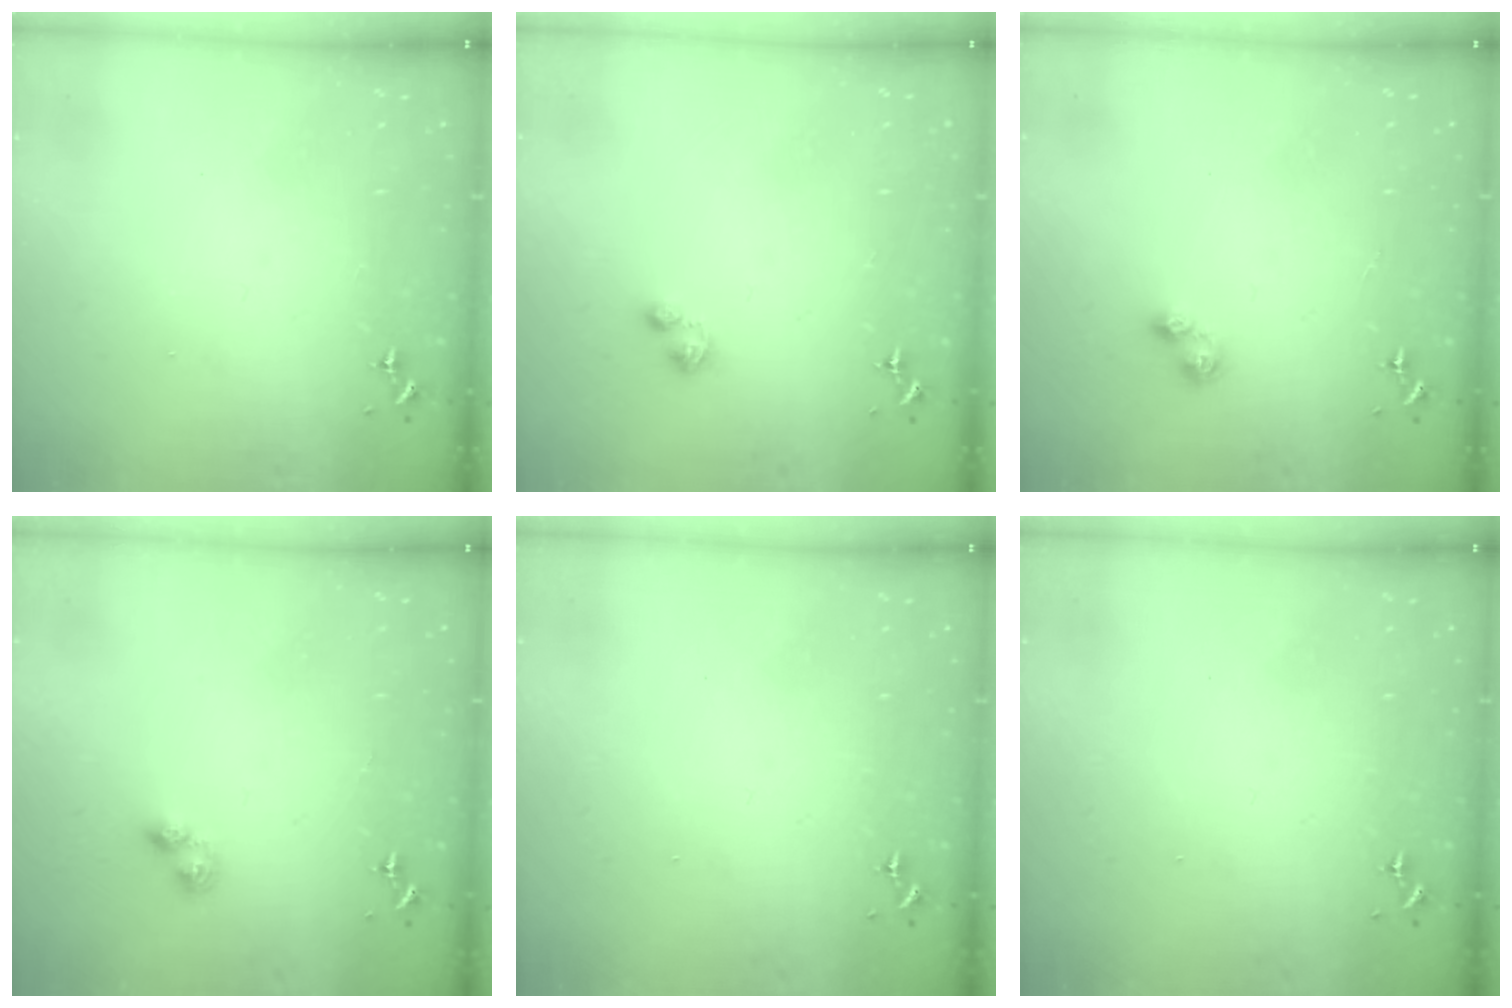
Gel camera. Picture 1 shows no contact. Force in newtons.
{"total": 3.2, "press": 3.2, "slide": 0.4}
{"total": 6.2, "press": 6.2, "slide": 0.7}
{"total": 5.4, "press": 5.4, "slide": 0.6}
{"total": 0.0}
{"total": 0.0}